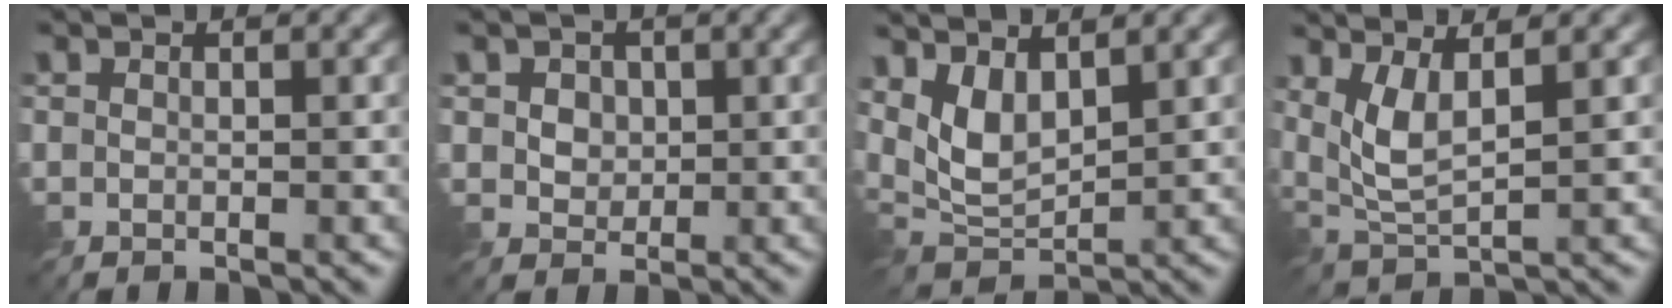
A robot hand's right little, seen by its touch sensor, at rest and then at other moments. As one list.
[{"total": 2.5, "force": [0.6, 2.0, 1.3], "torque": [-0.038, 0.001, 0.018]}, {"total": 4.3, "force": [2.0, 2.0, 3.3], "torque": [-0.076, -0.013, 0.042]}, {"total": 3.8, "force": [1.4, 1.0, 3.5], "torque": [-0.082, -0.008, 0.034]}]